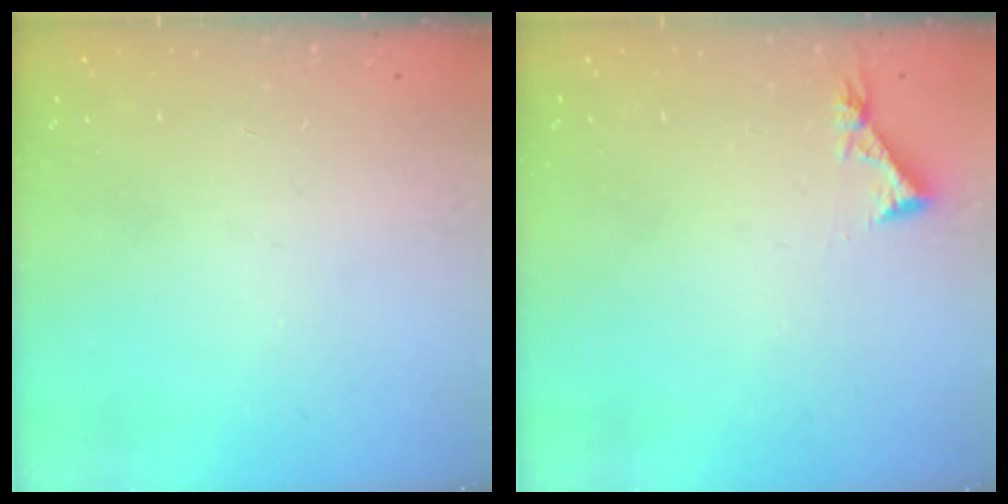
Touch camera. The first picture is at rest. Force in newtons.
{"total": 3.8, "press": 3.7, "slide": 0.4}